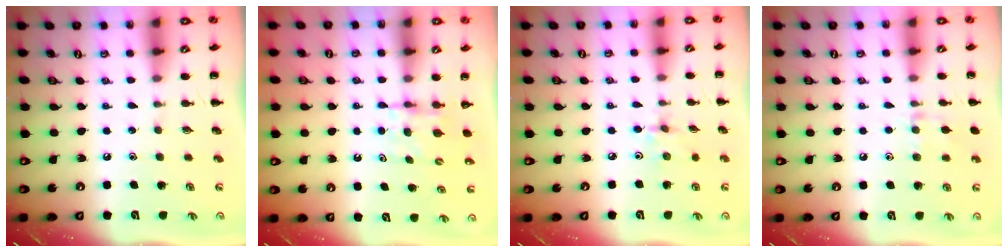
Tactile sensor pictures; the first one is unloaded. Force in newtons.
{"total": 5.3, "press": 5.3, "slide": 0.3}
{"total": 2.7, "press": 2.5, "slide": 0.8}
{"total": 7.8, "press": 7.5, "slide": 2.2}